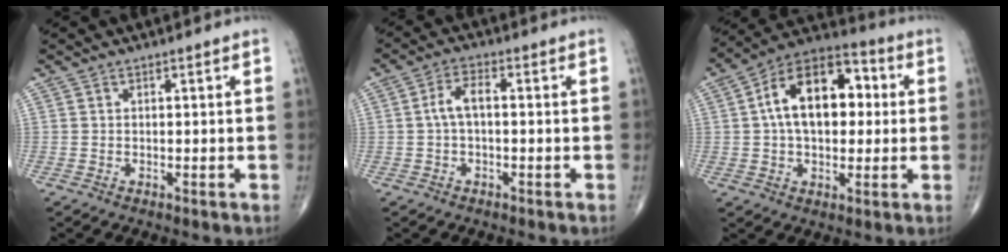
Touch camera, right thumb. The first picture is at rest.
{"total": 4.2, "force": [-0.1, 2.0, 3.7], "torque": [-0.074, 0.018, -0.006]}
{"total": 17.1, "force": [2.5, 10.3, 13.4], "torque": [-0.194, 0.030, 0.033]}